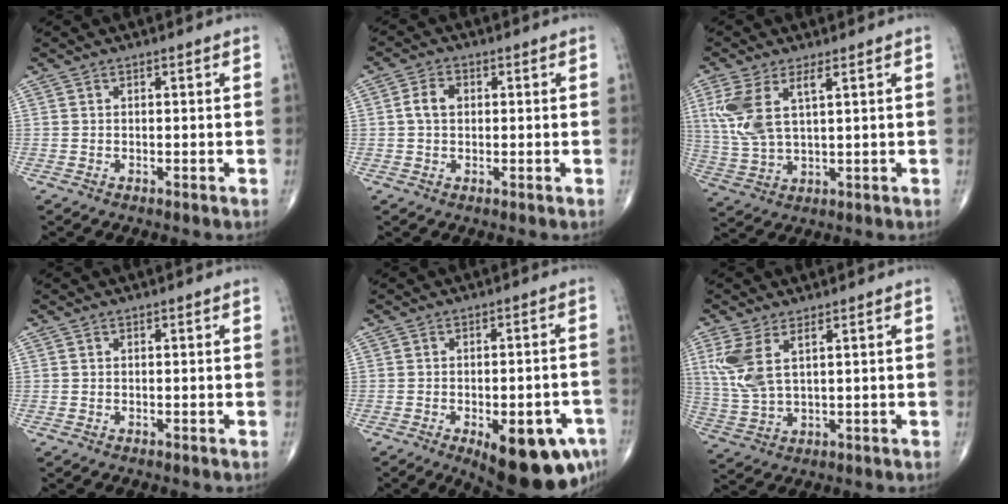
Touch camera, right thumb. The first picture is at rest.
{"total": 3.7, "force": [0.4, 2.6, 2.6], "torque": [-0.052, 0.011, 0.005]}
{"total": 9.5, "force": [3.3, 3.9, 8.0], "torque": [-0.187, -0.007, 0.076]}
{"total": 0.0}
{"total": 15.7, "force": [-7.2, 6.2, 12.5], "torque": [-0.115, 0.017, -0.080]}
{"total": 7.9, "force": [3.0, 3.3, 6.6], "torque": [-0.161, -0.008, 0.072]}